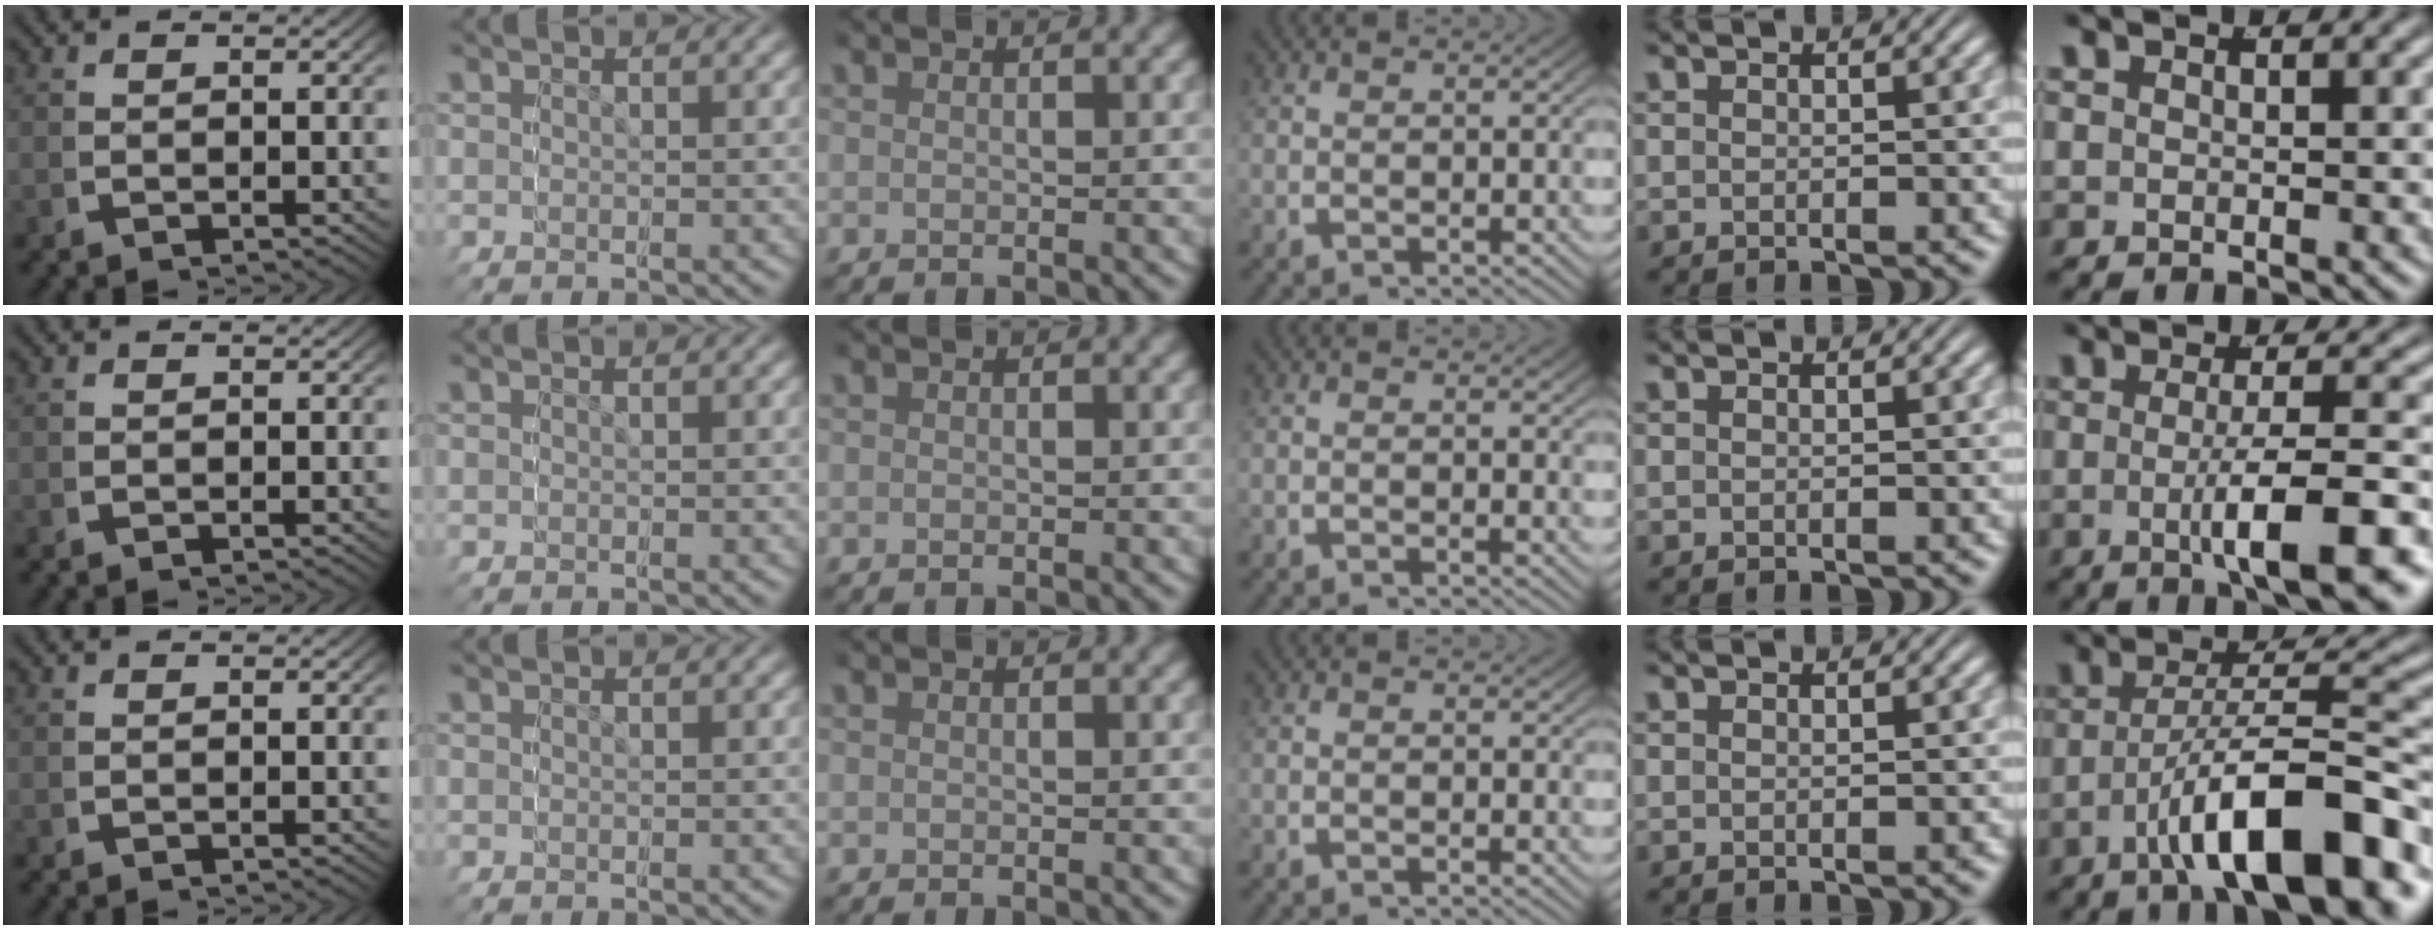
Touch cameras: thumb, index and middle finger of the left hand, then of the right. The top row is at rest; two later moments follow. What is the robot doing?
{"motion": "grasp_and_lifting", "object": "bottle"}